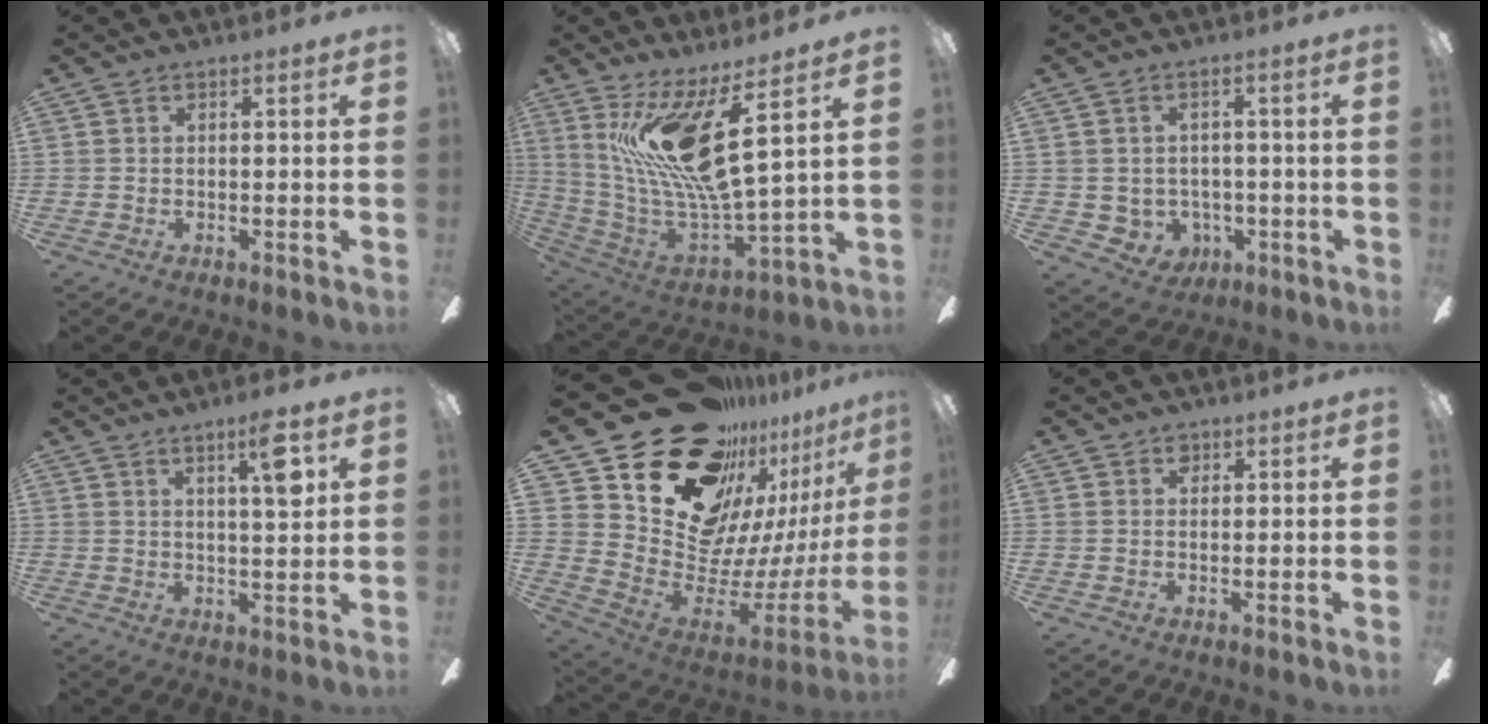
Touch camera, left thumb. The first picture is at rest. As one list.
[{"total": 19.3, "force": [8.9, 5.1, 16.3], "torque": [-0.337, -0.045, 0.142]}, {"total": 4.5, "force": [0.2, 4.3, 1.0], "torque": [-0.039, -0.003, 0.008]}, {"total": 7.8, "force": [3.9, 1.5, 6.6], "torque": [-0.096, -0.011, 0.056]}, {"total": 26.7, "force": [16.9, 15.5, 13.8], "torque": [-0.195, -0.144, 0.341]}, {"total": 1.6, "force": [0.9, 1.2, 0.5], "torque": [0.004, -0.004, 0.013]}]